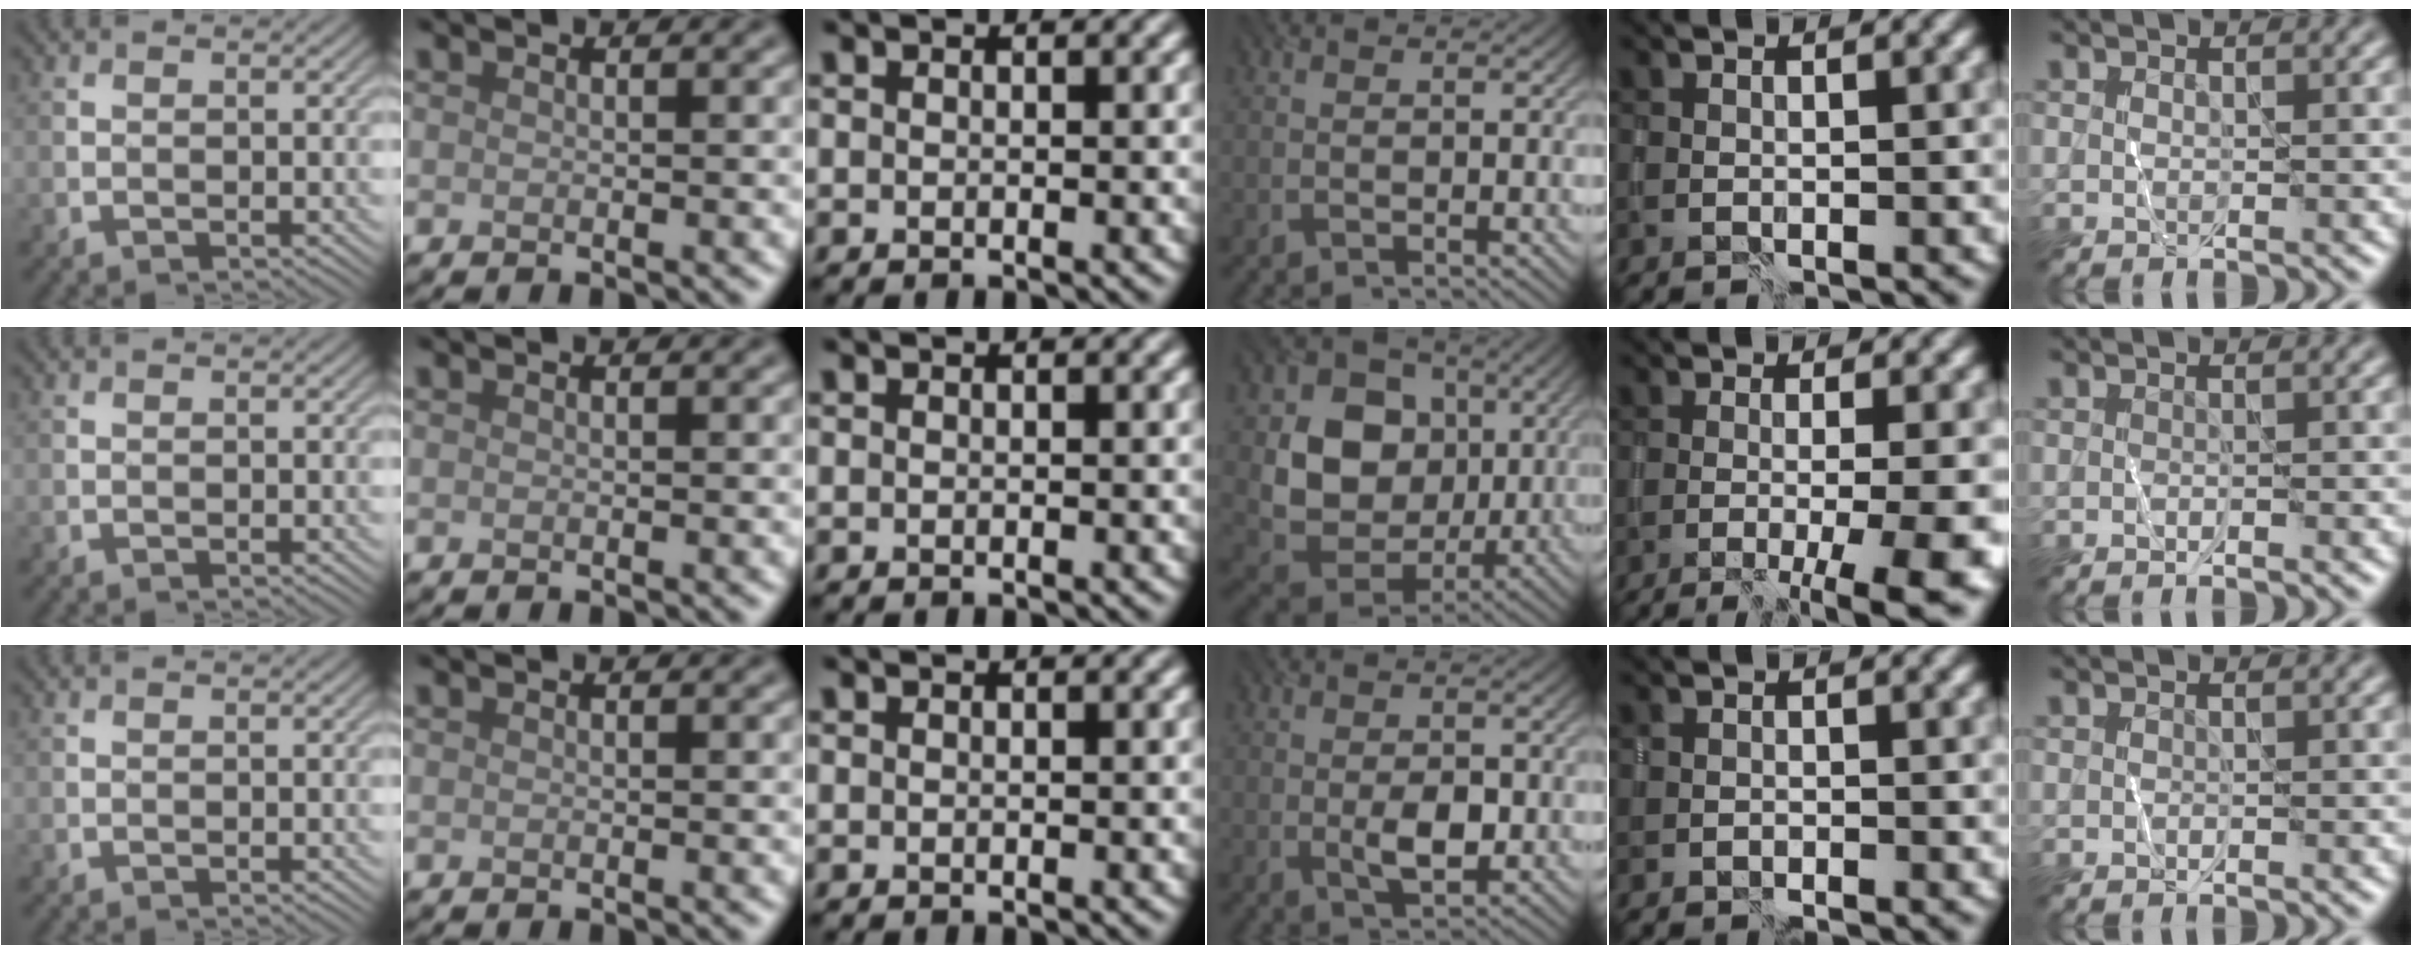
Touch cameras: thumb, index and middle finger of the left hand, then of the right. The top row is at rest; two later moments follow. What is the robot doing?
{"motion": "wrap", "object": "plastic wrap"}